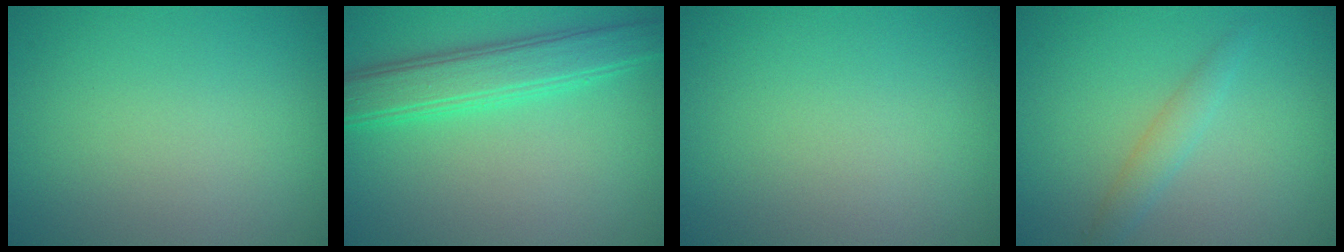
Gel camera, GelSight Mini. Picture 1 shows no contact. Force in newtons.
{"total": 4.8, "press": 4.8, "slide": 0.2}
{"total": 0.0}
{"total": 1.7, "press": 1.7, "slide": 0.1}